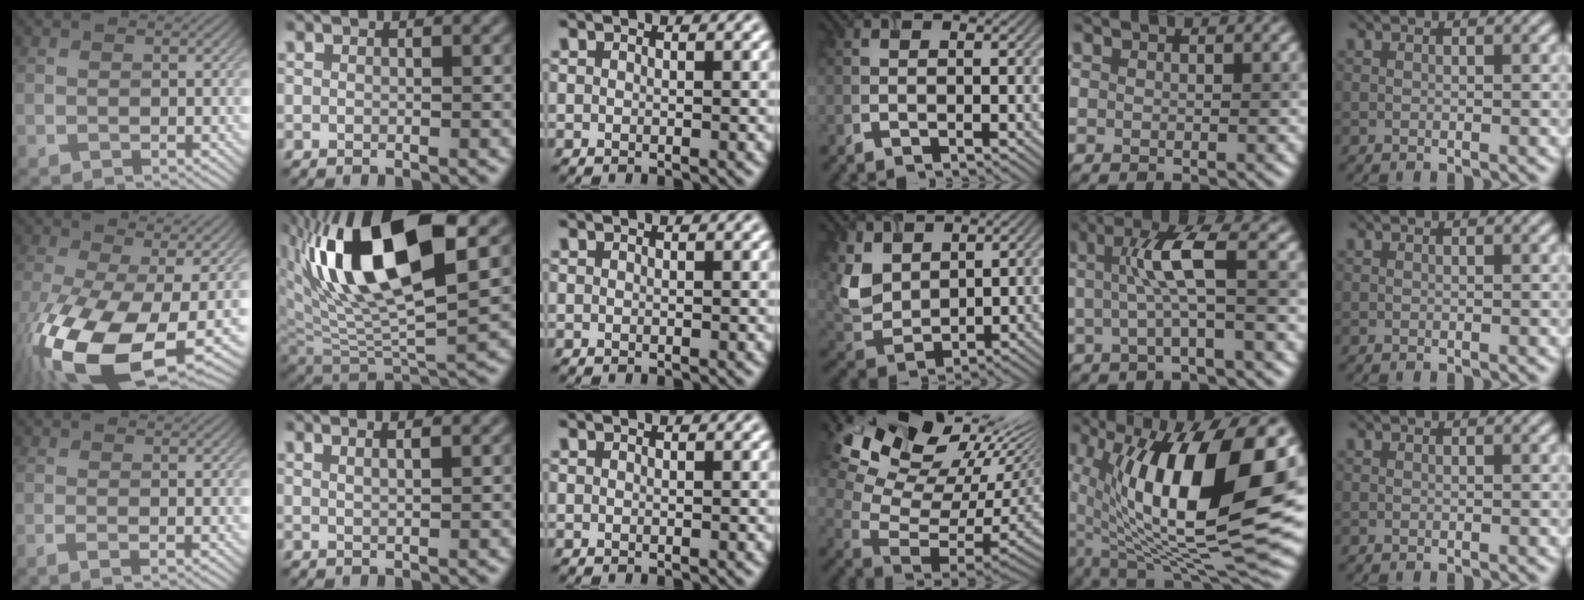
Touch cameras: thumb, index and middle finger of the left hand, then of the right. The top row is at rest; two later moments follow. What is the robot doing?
{"motion": "extract", "object": "airpods case & airpods"}